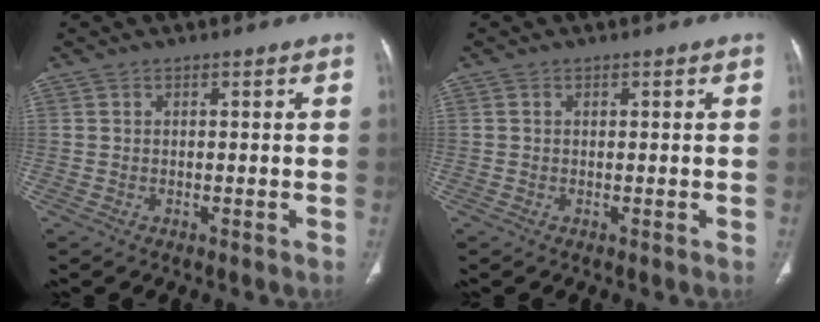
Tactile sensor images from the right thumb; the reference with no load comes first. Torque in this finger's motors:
{"motor_torque": [0.16, 0.07, 0.51, 0.13, -0.05]}